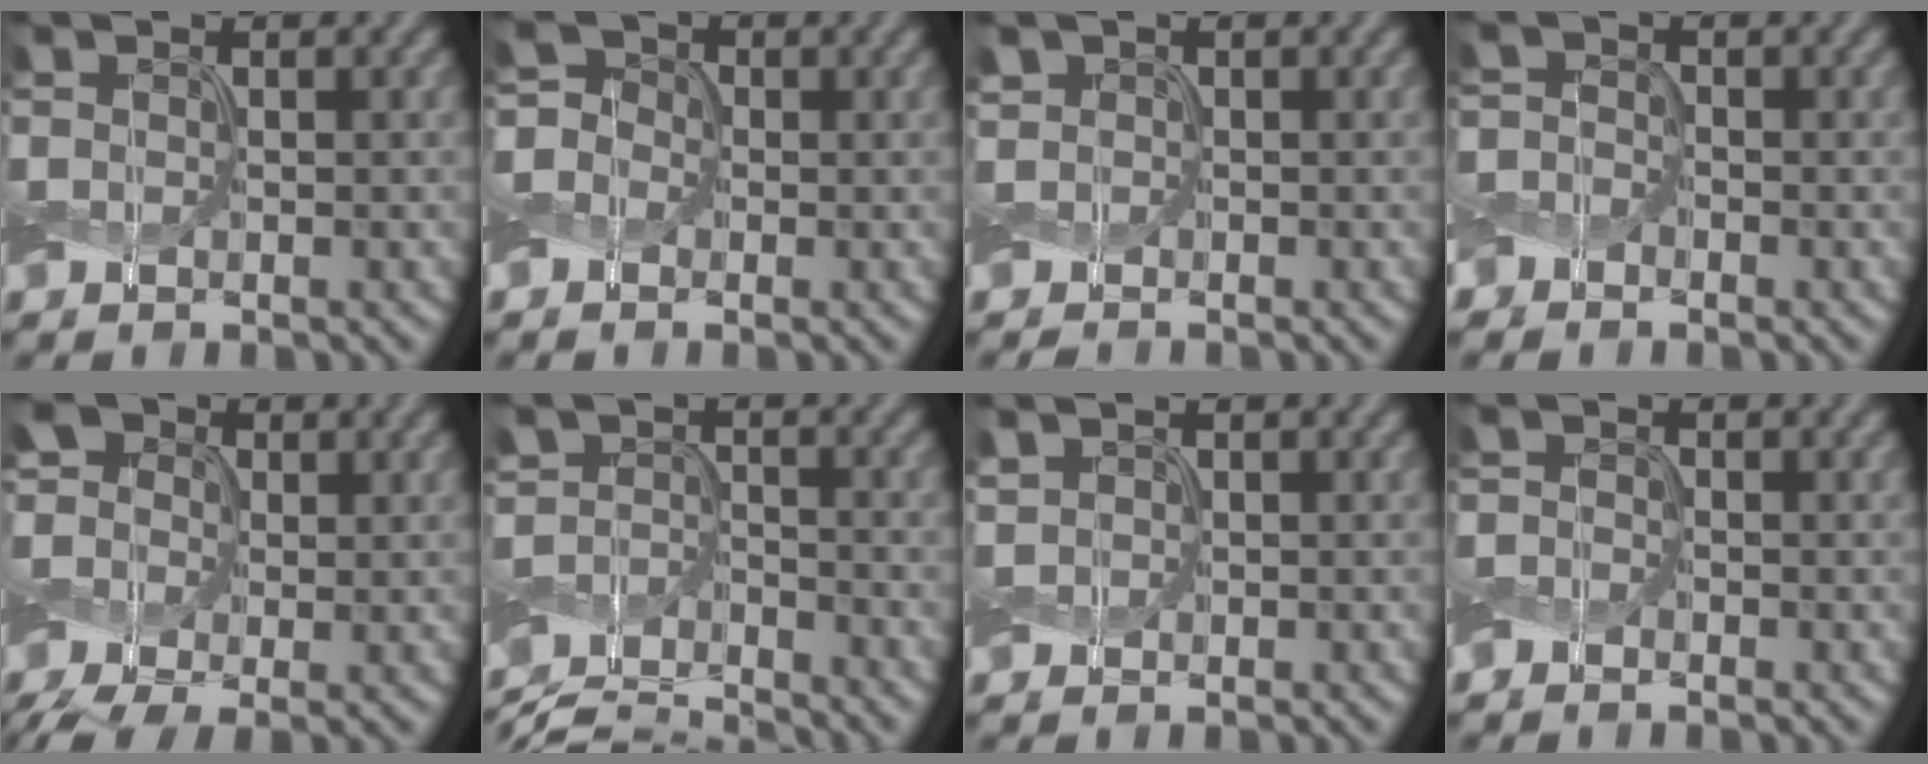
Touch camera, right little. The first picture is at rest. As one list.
[{"total": 2.8, "force": [-0.5, 2.7, 0.8], "torque": [0.004, 0.016, -0.036]}, {"total": 0.9, "force": [0.3, 0.9, 0.0], "torque": [-0.004, 0.005, 0.001]}, {"total": 2.5, "force": [-1.6, 1.9, 0.4], "torque": [0.011, 0.013, -0.053]}, {"total": 7.8, "force": [-0.3, 5.9, 5.1], "torque": [-0.118, -0.009, -0.013]}, {"total": 6.1, "force": [-5.9, 1.0, 1.2], "torque": [-0.013, -0.010, -0.123]}, {"total": 0.8, "force": [0.6, 0.6, 0.2], "torque": [-0.006, 0.003, 0.012]}, {"total": 0.9, "force": [-0.8, 0.5, -0.1], "torque": [0.009, 0.002, -0.022]}]